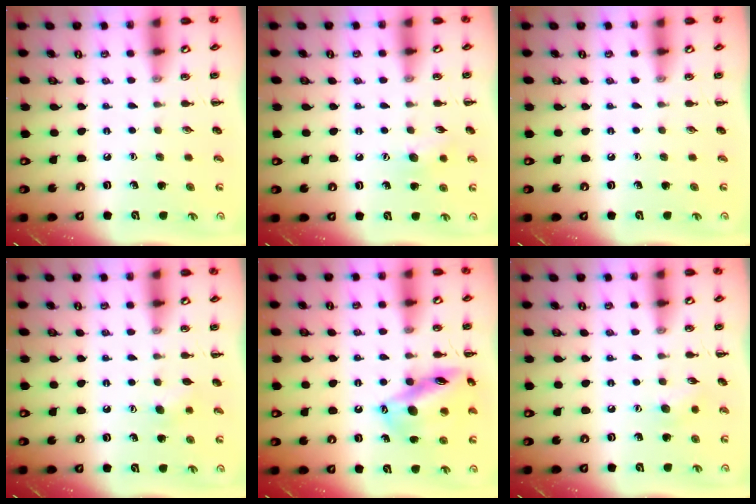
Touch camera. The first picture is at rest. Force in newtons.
{"total": 7.0, "press": 6.8, "slide": 1.3}
{"total": 0.0}
{"total": 4.9, "press": 4.8, "slide": 1.0}
{"total": 16.3, "press": 16.1, "slide": 2.9}
{"total": 5.7, "press": 5.6, "slide": 1.3}